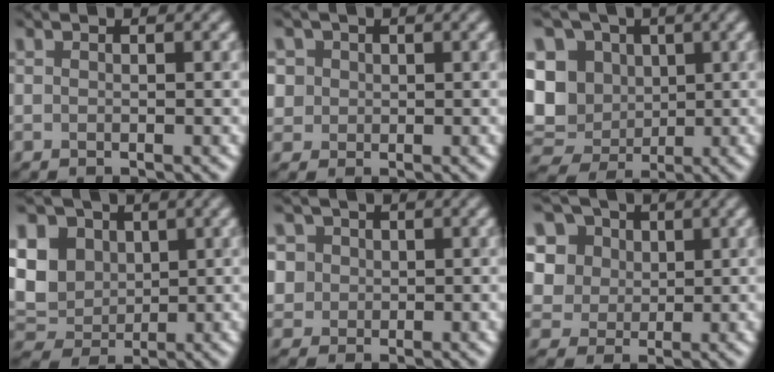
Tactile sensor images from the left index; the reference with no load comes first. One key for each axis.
{"total": 4.1, "fx": 1.6, "fy": 3.5, "fz": 1.2, "tx": -0.020, "ty": 0.022, "tz": 0.015}
{"total": 10.4, "fx": 1.4, "fy": 8.9, "fz": 5.1, "tx": -0.099, "ty": 0.012, "tz": 0.000}
{"total": 8.4, "fx": 2.3, "fy": 6.8, "fz": 4.4, "tx": -0.107, "ty": 0.026, "tz": 0.028}
{"total": 4.9, "fx": 1.9, "fy": 4.3, "fz": 1.5, "tx": -0.030, "ty": 0.023, "tz": 0.016}
{"total": 10.4, "fx": 5.3, "fy": 7.8, "fz": 4.3, "tx": -0.108, "ty": 0.023, "tz": 0.079}